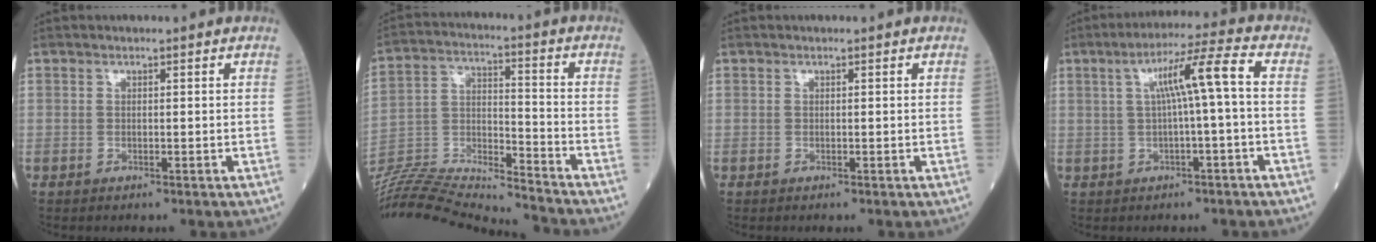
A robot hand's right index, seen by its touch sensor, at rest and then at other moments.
{"total": 21.3, "force": [-20.4, -0.2, 6.0], "torque": [-0.129, 0.002, -0.338]}
{"total": 0.0}
{"total": 7.6, "force": [0.6, -0.5, 7.5], "torque": [-0.124, 0.023, 0.011]}